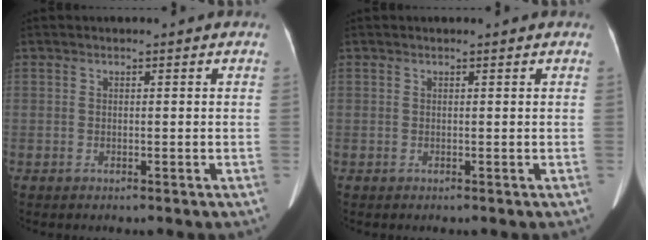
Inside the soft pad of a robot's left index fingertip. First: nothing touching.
{"total": 0.5, "force": [0.5, -0.1, 0.2], "torque": [-0.009, -0.001, 0.007]}